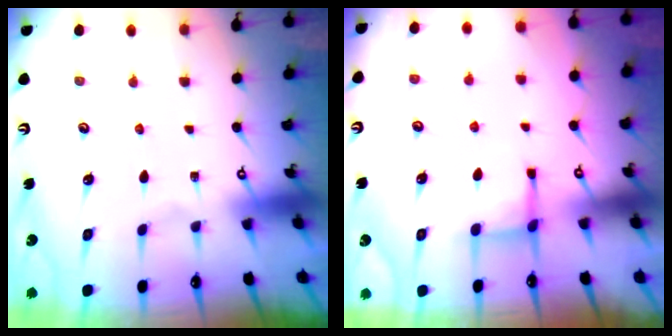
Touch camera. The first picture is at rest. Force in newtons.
{"total": 3.1, "press": 3.0, "slide": 0.7}